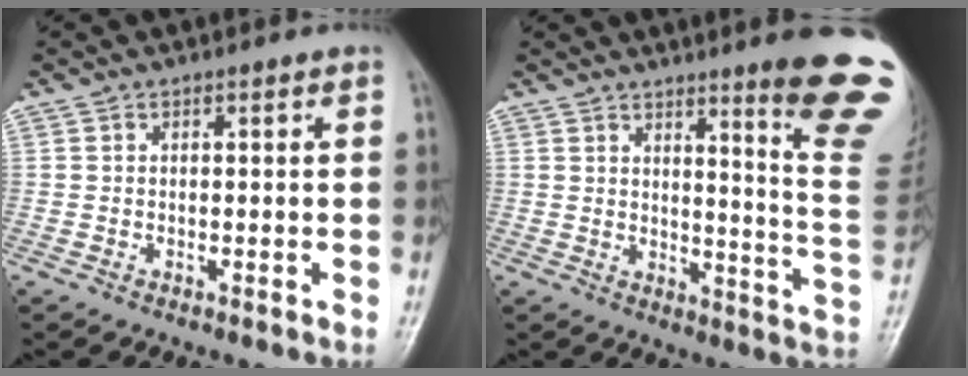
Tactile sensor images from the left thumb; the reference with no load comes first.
{"total": 16.8, "force": [11.1, 0.9, 12.6], "torque": [-0.128, -0.090, 0.136]}